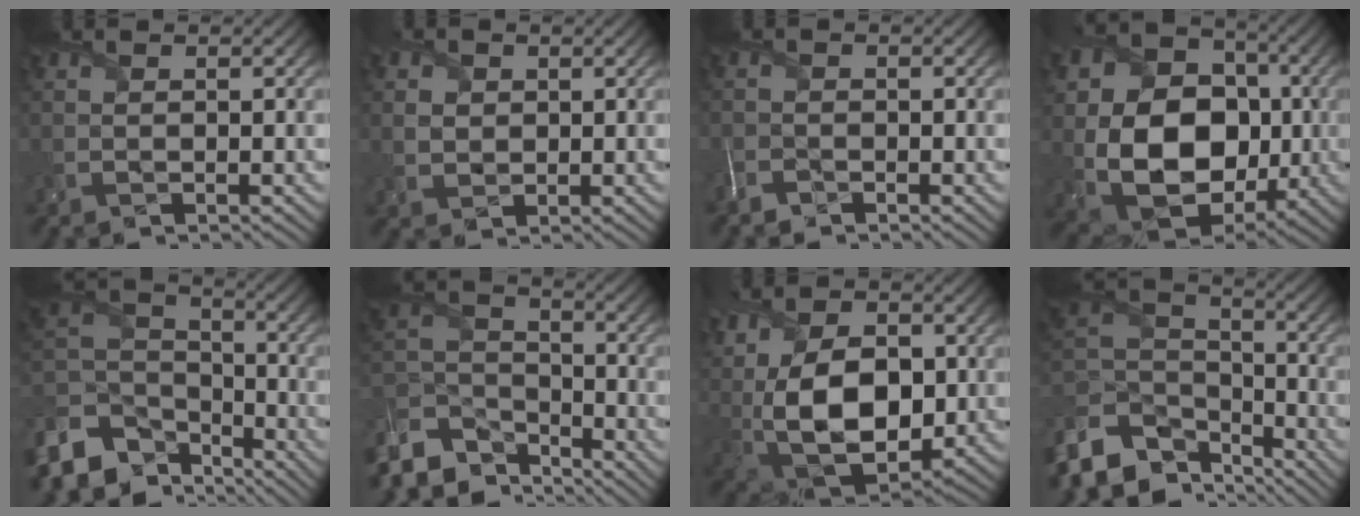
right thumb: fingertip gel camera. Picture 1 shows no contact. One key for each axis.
{"total": 2.4, "fx": 0.7, "fy": 2.1, "fz": 1.0, "tx": -0.034, "ty": -0.007, "tz": 0.013}
{"total": 1.8, "fx": -1.6, "fy": 0.7, "fz": 0.4, "tx": -0.016, "ty": -0.007, "tz": -0.040}
{"total": 17.4, "fx": -1.2, "fy": 13.3, "fz": 11.1, "tx": -0.206, "ty": -0.038, "tz": 0.001}
{"total": 12.8, "fx": -8.0, "fy": 8.1, "fz": 5.8, "tx": -0.177, "ty": -0.029, "tz": -0.145}
{"total": 11.6, "fx": -8.4, "fy": 6.5, "fz": 4.7, "tx": -0.146, "ty": -0.022, "tz": -0.156}
{"total": 16.9, "fx": 1.0, "fy": 10.6, "fz": 13.1, "tx": -0.261, "ty": 0.002, "tz": 0.030}
{"total": 13.8, "fx": -8.8, "fy": 8.3, "fz": 6.8, "tx": -0.198, "ty": -0.025, "tz": -0.152}